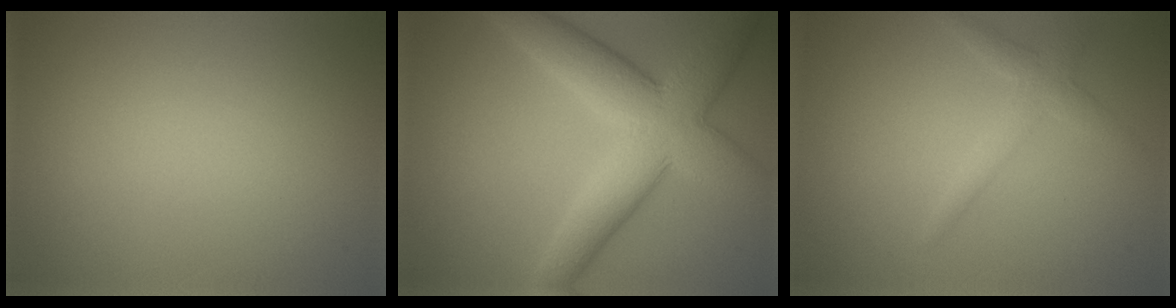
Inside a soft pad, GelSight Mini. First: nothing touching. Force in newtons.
{"total": 9.0, "press": 9.0, "slide": 0.3}
{"total": 2.2, "press": 2.2, "slide": 0.1}